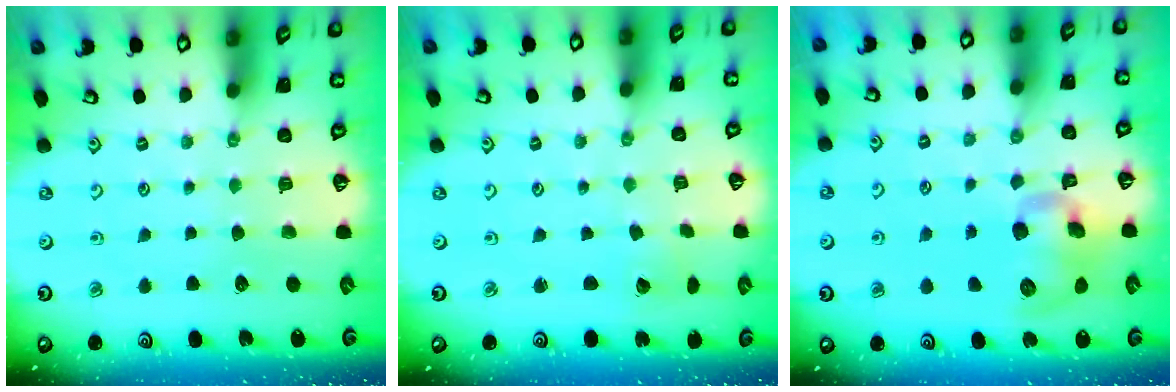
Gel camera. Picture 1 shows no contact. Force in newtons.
{"total": 1.9, "press": 1.9, "slide": 0.1}
{"total": 10.7, "press": 10.5, "slide": 1.8}